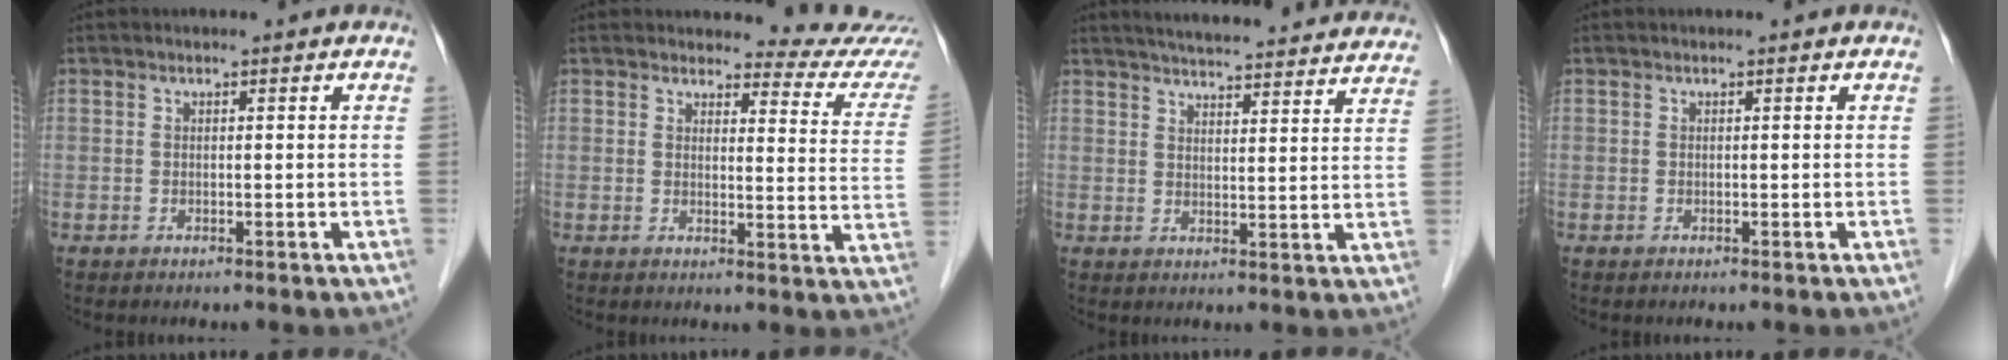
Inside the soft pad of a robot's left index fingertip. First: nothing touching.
{"total": 10.2, "force": [10.1, 0.4, 0.5], "torque": [0.010, -0.080, 0.090]}
{"total": 24.5, "force": [22.9, 2.8, 8.2], "torque": [-0.120, -0.019, 0.279]}
{"total": 0.0}